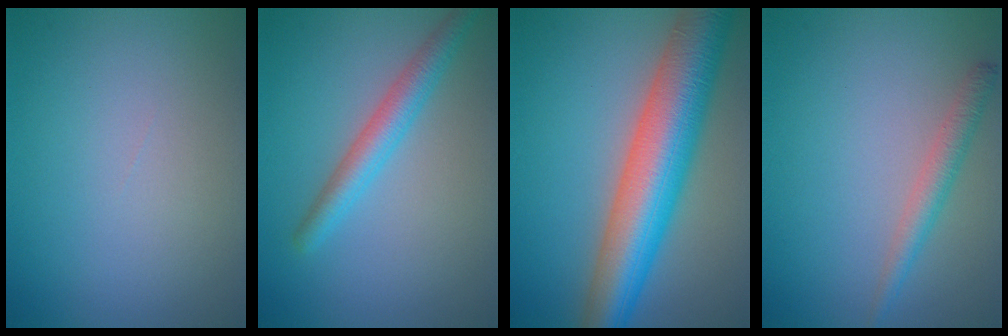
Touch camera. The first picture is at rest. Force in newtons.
{"total": 3.1, "press": 3.1, "slide": 0.1}
{"total": 10.7, "press": 10.7, "slide": 0.3}
{"total": 2.2, "press": 2.2, "slide": 0.0}